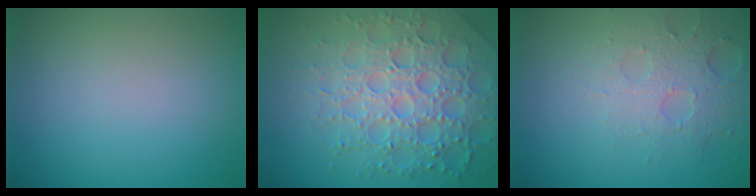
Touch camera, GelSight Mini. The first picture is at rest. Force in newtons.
{"total": 7.3, "press": 7.1, "slide": 1.7}
{"total": 4.8, "press": 3.4, "slide": 3.4}